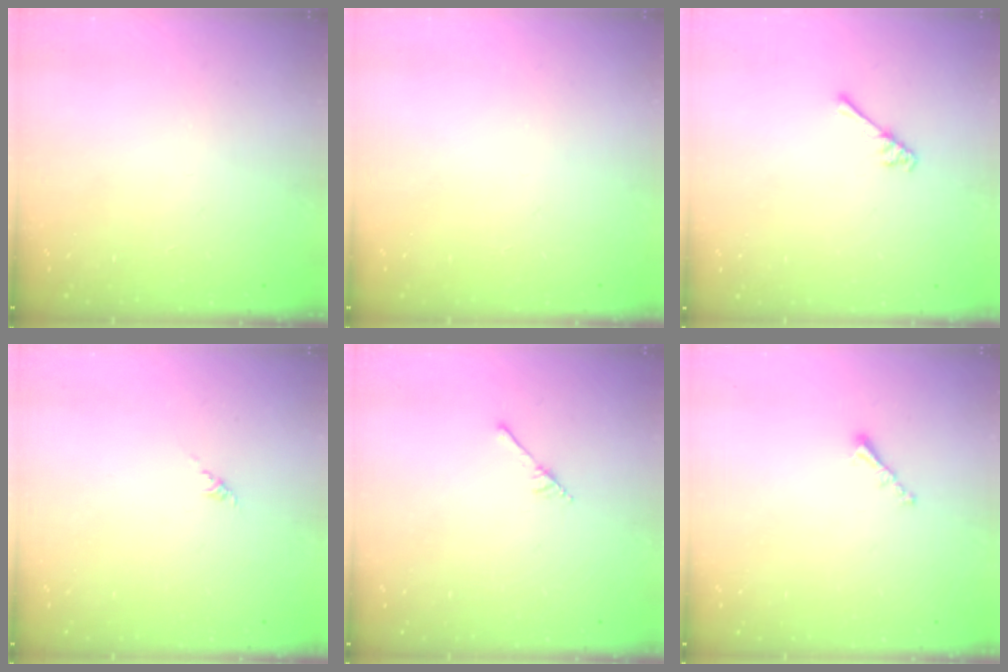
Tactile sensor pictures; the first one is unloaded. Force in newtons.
{"total": 0.0}
{"total": 2.9, "press": 2.9, "slide": 0.4}
{"total": 0.6, "press": 0.4, "slide": 0.4}
{"total": 1.7, "press": 1.7, "slide": 0.1}
{"total": 1.0, "press": 0.9, "slide": 0.4}